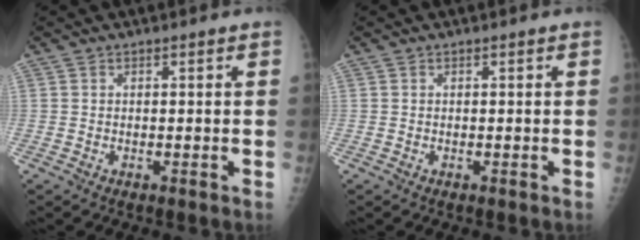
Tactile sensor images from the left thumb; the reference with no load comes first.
{"total": 0.0}